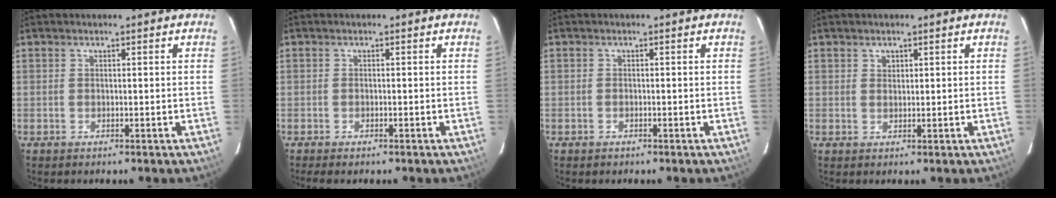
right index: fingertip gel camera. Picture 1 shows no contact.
{"total": 2.0, "force": [-1.7, 0.3, 0.9], "torque": [-0.022, -0.008, -0.031]}
{"total": 0.8, "force": [-0.7, 0.4, 0.0], "torque": [-0.001, 0.001, -0.012]}
{"total": 1.0, "force": [0.6, 0.8, 0.2], "torque": [0.001, 0.004, 0.010]}